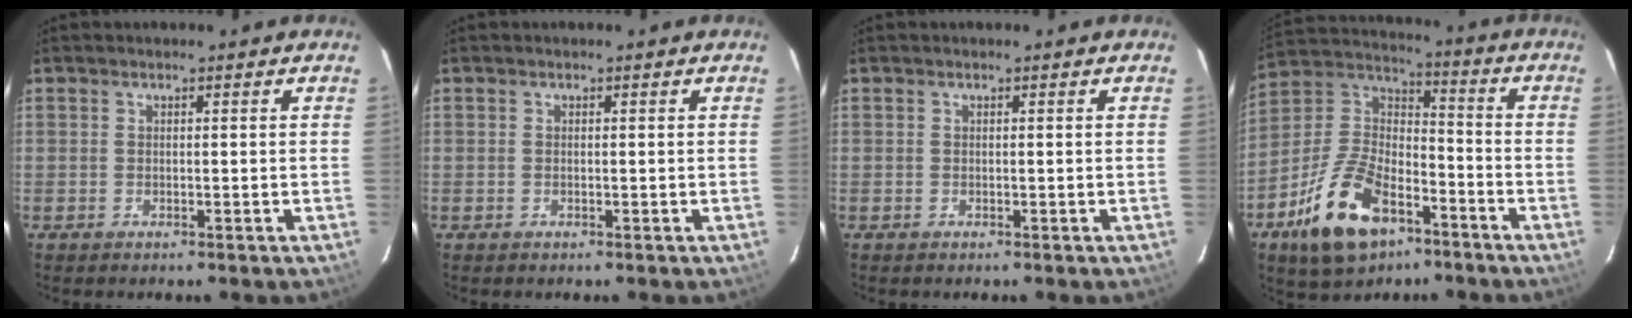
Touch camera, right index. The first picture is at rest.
{"total": 0.0}
{"total": 0.0}
{"total": 18.8, "force": [-10.0, 10.1, 12.3], "torque": [-0.262, 0.008, -0.172]}